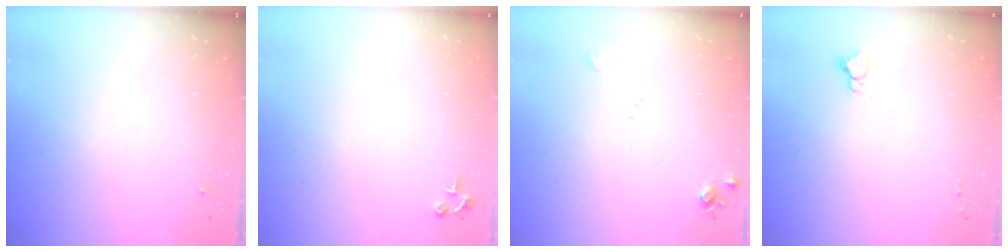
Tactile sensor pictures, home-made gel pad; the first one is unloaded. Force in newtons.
{"total": 4.3, "press": 4.3, "slide": 0.5}
{"total": 5.4, "press": 5.4, "slide": 0.6}
{"total": 2.9, "press": 2.9, "slide": 0.2}